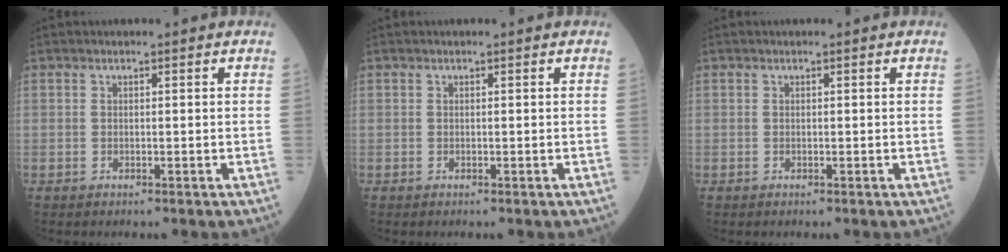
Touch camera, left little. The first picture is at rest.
{"total": 0.0}
{"total": 0.0}